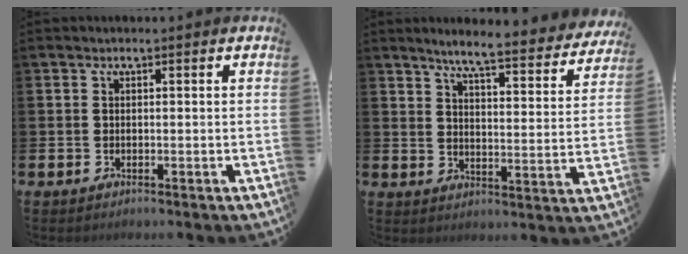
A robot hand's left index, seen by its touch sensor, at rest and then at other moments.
{"total": 6.5, "force": [6.0, 0.2, 2.6], "torque": [-0.060, -0.045, 0.096]}